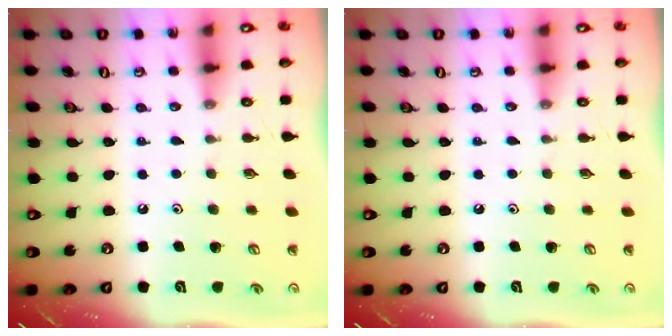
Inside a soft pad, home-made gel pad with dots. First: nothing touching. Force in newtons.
{"total": 0.0}